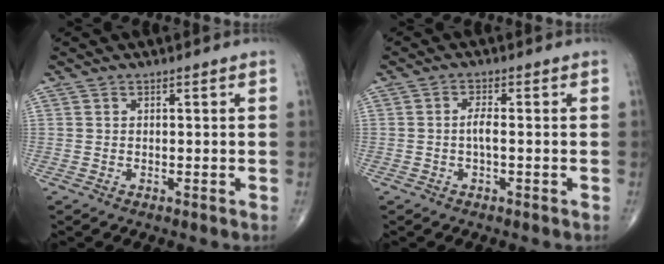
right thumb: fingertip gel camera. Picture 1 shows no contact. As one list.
[{"total": 2.3, "force": [-0.4, 0.5, 2.2], "torque": [-0.047, 0.002, -0.010]}]